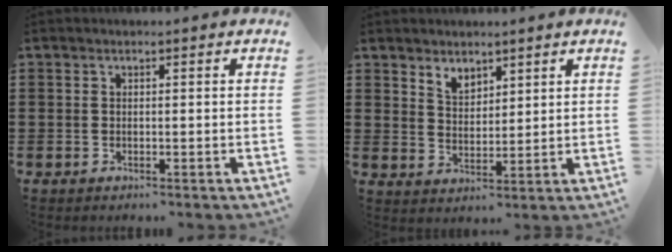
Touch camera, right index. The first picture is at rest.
{"total": 3.4, "force": [2.8, 1.7, 0.6], "torque": [-0.022, 0.002, 0.054]}